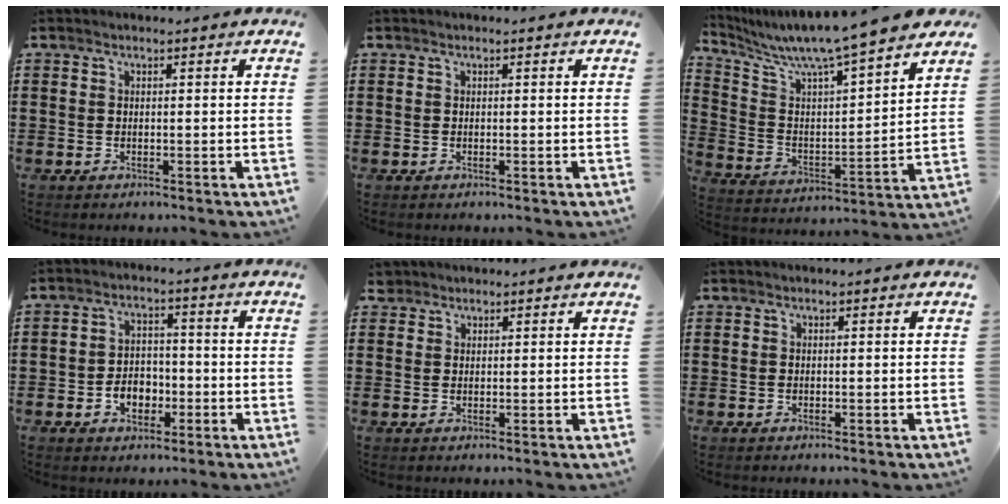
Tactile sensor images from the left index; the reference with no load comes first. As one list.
[{"total": 0.0}, {"total": 7.6, "force": [6.9, -0.2, 3.2], "torque": [-0.094, -0.060, 0.111]}, {"total": 4.2, "force": [-1.7, 2.7, 2.7], "torque": [-0.042, 0.003, -0.035]}, {"total": 1.8, "force": [1.5, 0.9, 0.2], "torque": [-0.010, 0.006, 0.029]}, {"total": 0.0}]